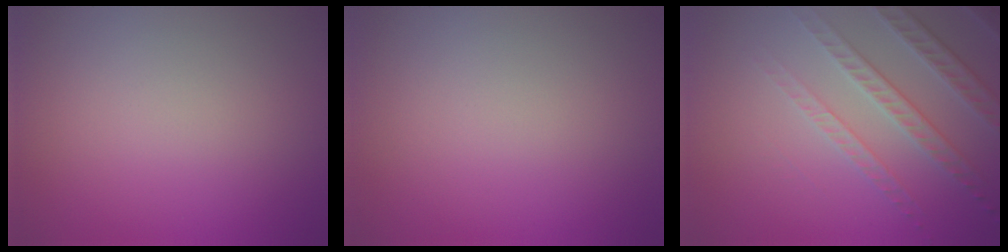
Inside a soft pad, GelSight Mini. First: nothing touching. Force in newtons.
{"total": 0.0}
{"total": 4.4, "press": 3.3, "slide": 2.9}